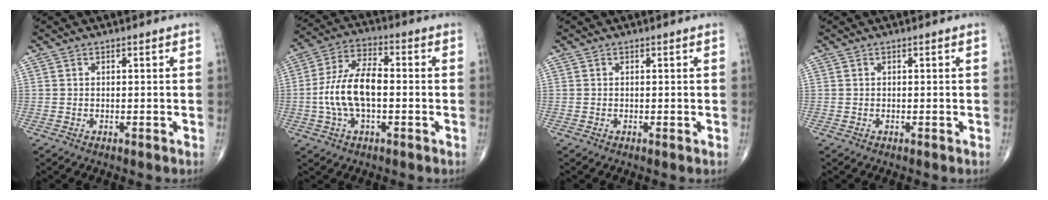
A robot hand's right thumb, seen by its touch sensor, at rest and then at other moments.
{"total": 12.1, "force": [-1.3, 5.9, 10.5], "torque": [-0.212, 0.030, -0.028]}
{"total": 0.0}
{"total": 0.0}